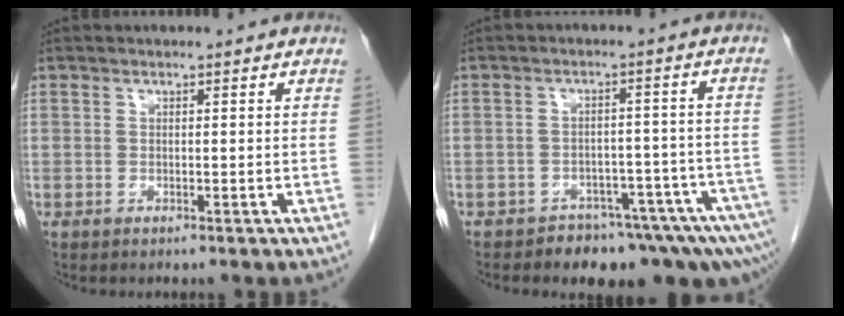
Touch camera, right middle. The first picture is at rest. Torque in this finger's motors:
{"motor_torque": [1.08, -1.06, 0.16, 0.03]}